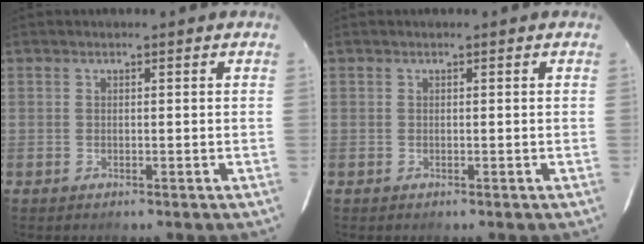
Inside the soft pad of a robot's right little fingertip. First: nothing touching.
{"total": 0.0}